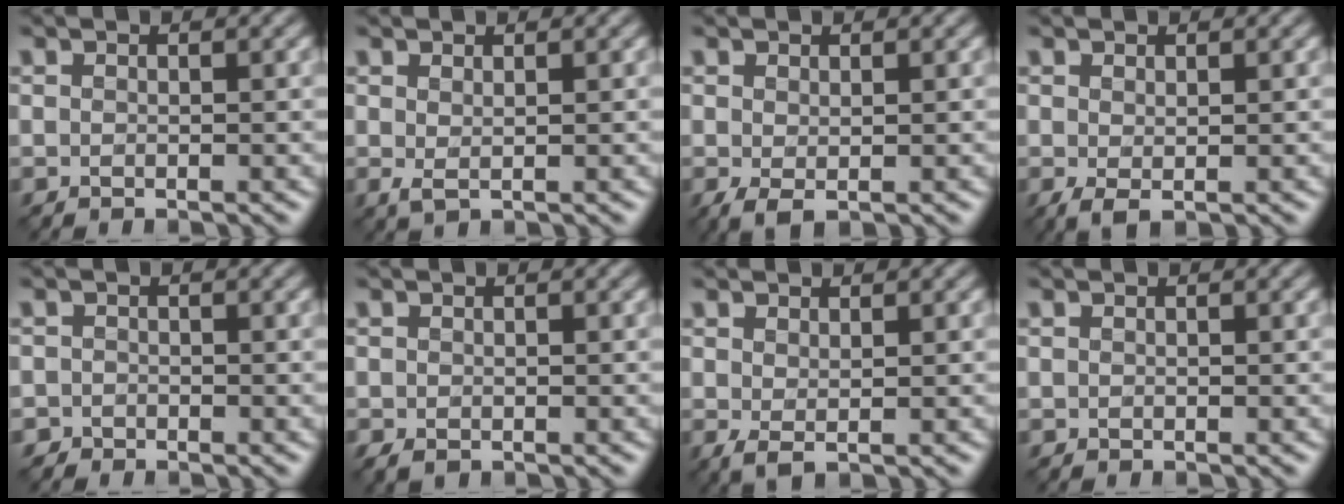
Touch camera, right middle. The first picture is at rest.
{"total": 1.0, "force": [0.4, 0.4, 0.8], "torque": [-0.022, -0.003, 0.011]}
{"total": 1.3, "force": [-0.2, 0.6, 1.2], "torque": [-0.031, -0.002, -0.002]}
{"total": 1.2, "force": [-0.1, 0.5, 1.1], "torque": [-0.026, -0.001, 0.001]}
{"total": 1.0, "force": [-0.7, 0.7, -0.2], "torque": [0.018, 0.001, -0.020]}
{"total": 1.2, "force": [-0.5, 0.9, 0.7], "torque": [-0.021, -0.004, -0.009]}
{"total": 1.2, "force": [0.3, 0.5, 1.1], "torque": [-0.028, -0.002, 0.007]}
{"total": 0.0}